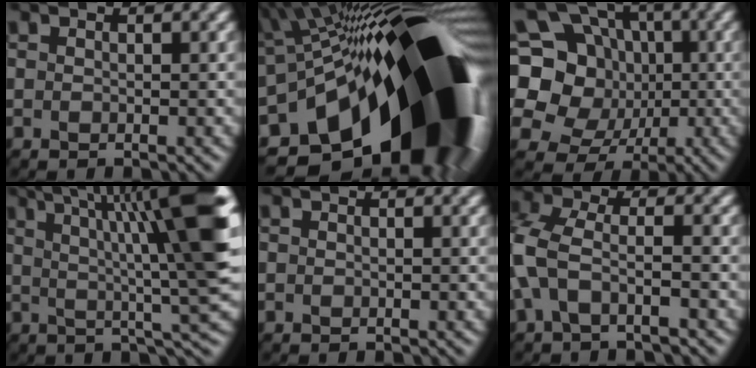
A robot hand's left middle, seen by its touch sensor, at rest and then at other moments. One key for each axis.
{"total": 21.8, "fx": -7.6, "fy": 10.4, "fz": 17.6, "tx": -0.266, "ty": -0.034, "tz": -0.123}
{"total": 14.5, "fx": 0.3, "fy": 13.1, "fz": 6.1, "tx": -0.169, "ty": 0.030, "tz": -0.019}
{"total": 12.6, "fx": 4.2, "fy": 1.9, "fz": 11.7, "tx": -0.170, "ty": 0.013, "tz": 0.068}
{"total": 0.6, "fx": 0.3, "fy": 0.2, "fz": 0.5, "tx": -0.001, "ty": 0.005, "tz": 0.003}
{"total": 4.9, "fx": -1.5, "fy": 2.5, "fz": 3.9, "tx": -0.105, "ty": 0.005, "tz": -0.038}